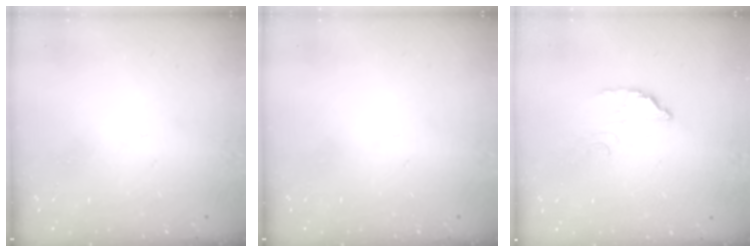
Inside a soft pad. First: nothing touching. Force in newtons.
{"total": 0.0}
{"total": 2.7, "press": 2.7, "slide": 0.2}